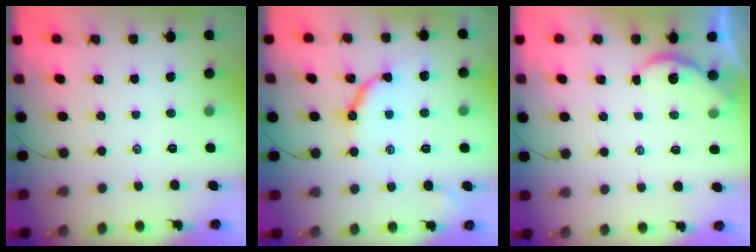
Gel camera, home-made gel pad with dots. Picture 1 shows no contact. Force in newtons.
{"total": 9.0, "press": 9.0, "slide": 0.4}
{"total": 1.3, "press": 1.3, "slide": 0.2}